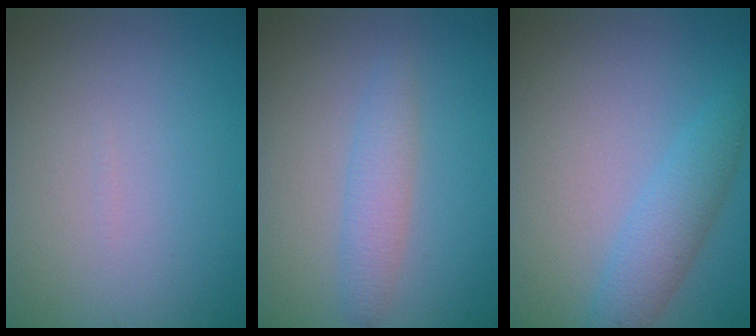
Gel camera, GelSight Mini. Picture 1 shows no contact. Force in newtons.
{"total": 2.1, "press": 2.1, "slide": 0.2}
{"total": 3.0, "press": 3.0, "slide": 0.1}